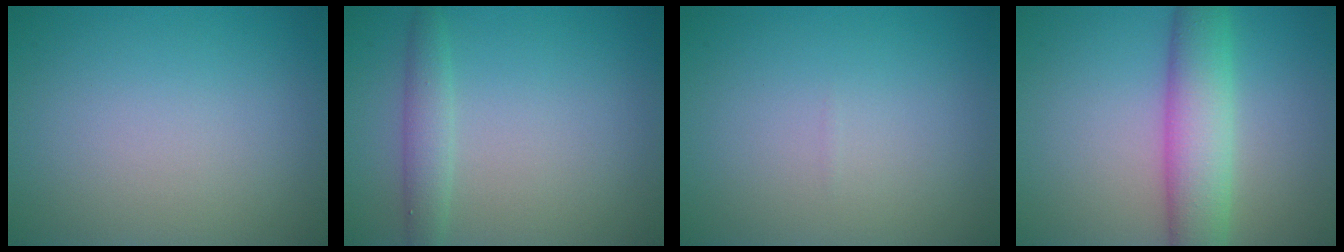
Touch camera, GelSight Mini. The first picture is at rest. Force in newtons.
{"total": 2.1, "press": 2.1, "slide": 0.1}
{"total": 0.0}
{"total": 5.9, "press": 5.9, "slide": 0.3}